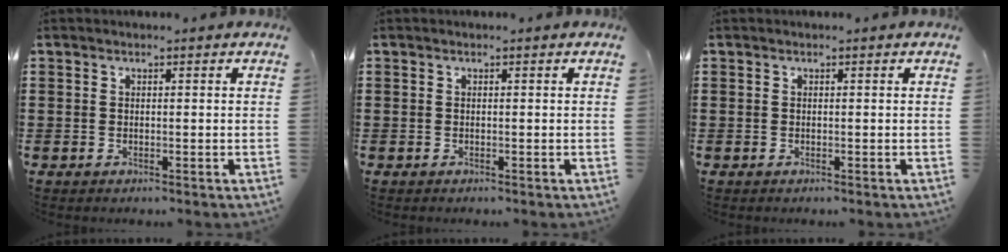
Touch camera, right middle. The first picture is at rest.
{"total": 0.0}
{"total": 0.0}